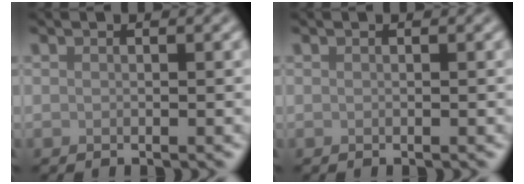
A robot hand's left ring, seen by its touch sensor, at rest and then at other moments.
{"total": 0.0}